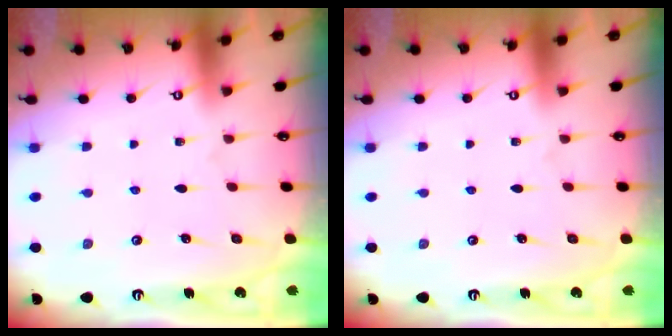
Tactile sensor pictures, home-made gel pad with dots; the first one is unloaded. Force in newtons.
{"total": 0.0}